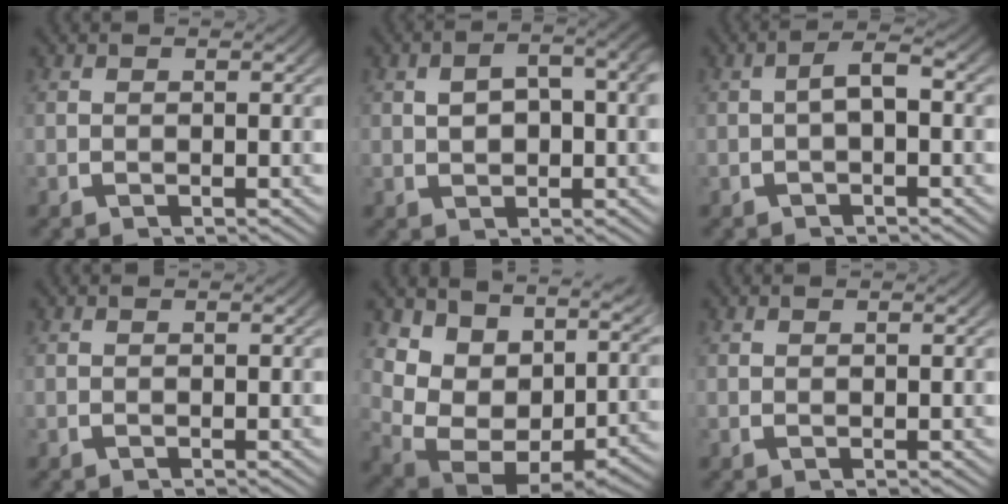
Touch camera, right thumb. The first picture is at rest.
{"total": 5.4, "force": [0.6, 3.0, 4.5], "torque": [-0.056, 0.004, 0.015]}
{"total": 2.5, "force": [-0.2, 1.2, 2.2], "torque": [-0.042, 0.005, -0.004]}
{"total": 0.0}
{"total": 11.4, "force": [0.3, 8.1, 8.1], "torque": [-0.164, -0.043, 0.017]}
{"total": 0.0}